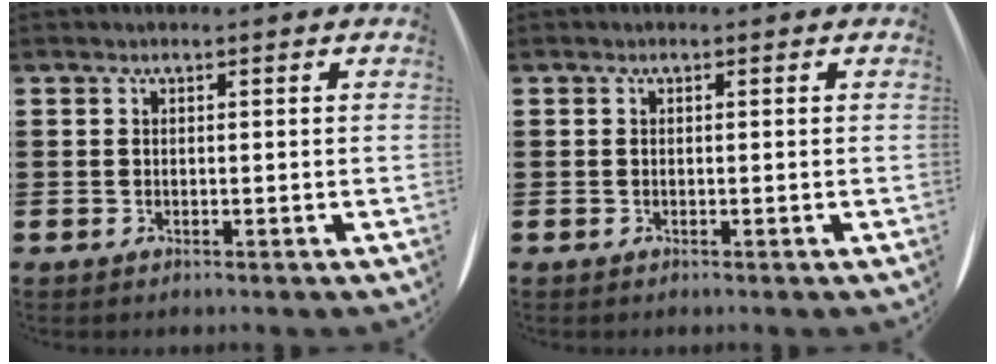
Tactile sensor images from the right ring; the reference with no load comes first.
{"total": 0.0}